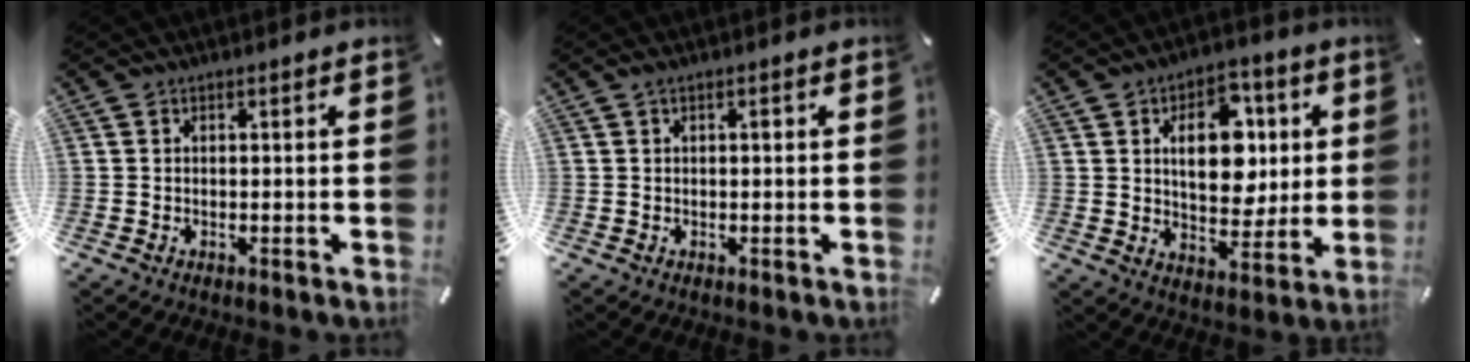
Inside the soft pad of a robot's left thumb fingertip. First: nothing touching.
{"total": 1.0, "force": [0.3, 0.4, 0.9], "torque": [-0.017, 0.004, 0.004]}
{"total": 14.3, "force": [3.5, 9.8, 9.7], "torque": [-0.132, -0.002, 0.059]}